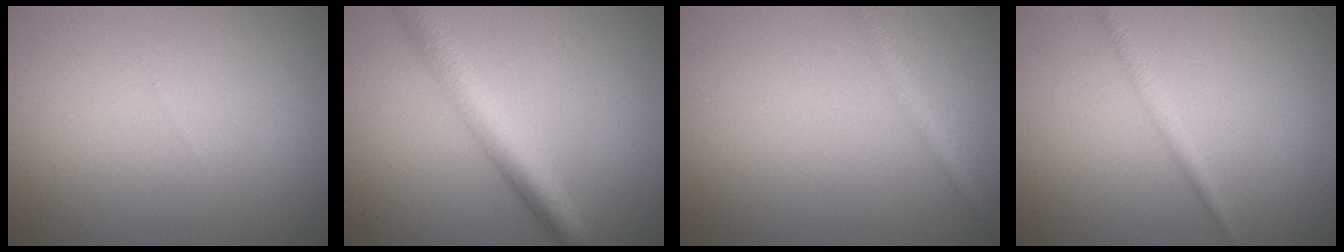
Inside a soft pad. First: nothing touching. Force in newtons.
{"total": 5.0, "press": 5.0, "slide": 0.0}
{"total": 1.5, "press": 1.5, "slide": 0.1}
{"total": 1.3, "press": 1.3, "slide": 0.0}